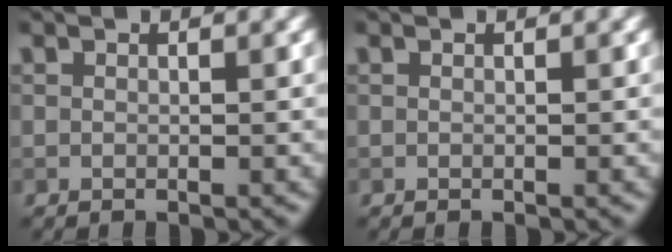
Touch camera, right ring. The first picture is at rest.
{"total": 0.0}